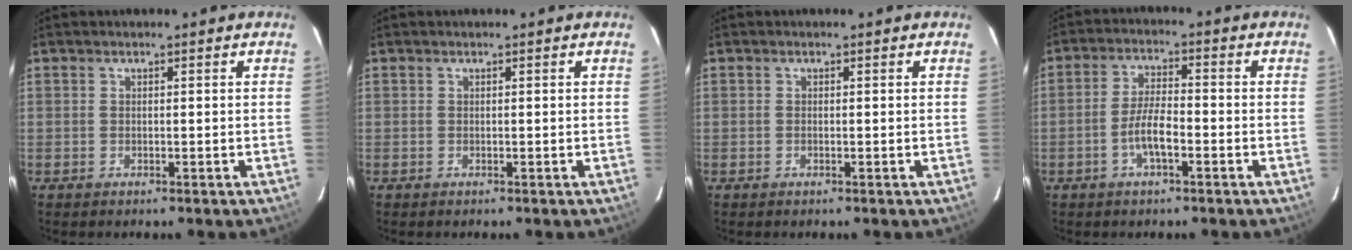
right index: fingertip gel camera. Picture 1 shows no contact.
{"total": 0.0}
{"total": 0.0}
{"total": 5.4, "force": [-2.3, 1.5, 4.6], "torque": [-0.095, 0.004, -0.043]}